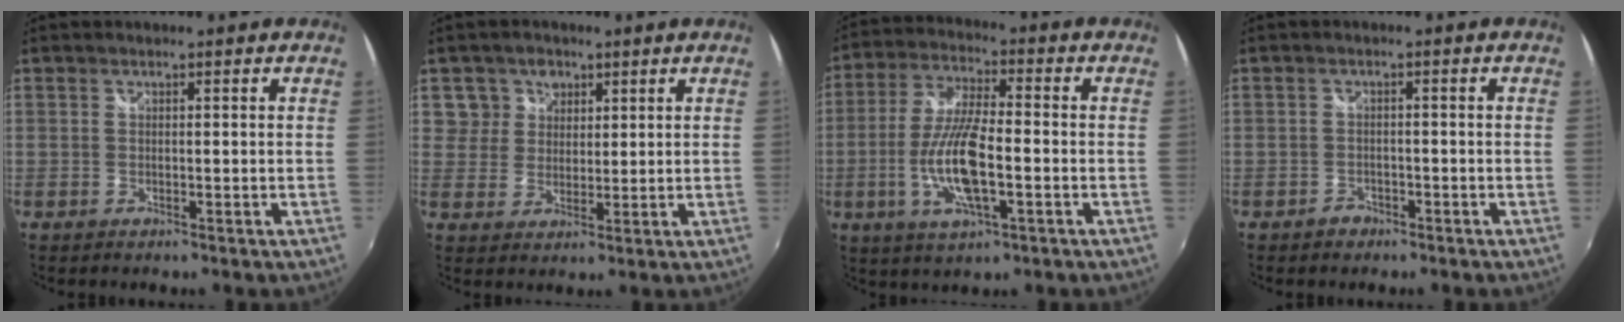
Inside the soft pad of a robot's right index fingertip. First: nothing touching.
{"total": 5.4, "force": [2.2, 4.9, 0.5], "torque": [0.005, 0.021, 0.036]}
{"total": 12.8, "force": [-3.1, 3.6, 11.8], "torque": [-0.242, -0.006, -0.061]}
{"total": 2.5, "force": [-1.8, 1.7, 0.4], "torque": [-0.012, 0.003, -0.028]}